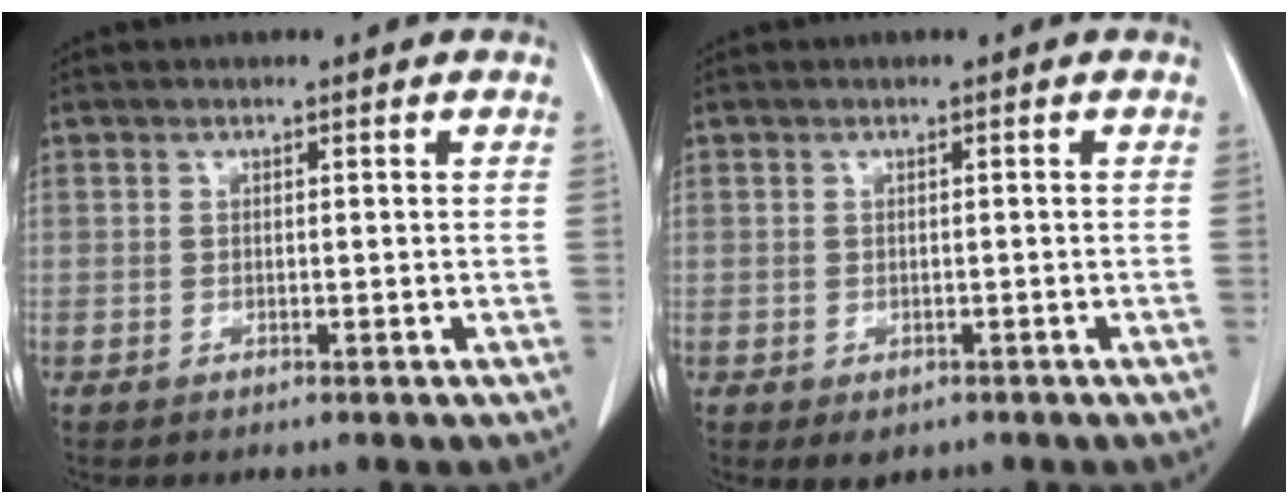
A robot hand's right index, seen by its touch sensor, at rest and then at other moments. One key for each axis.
{"total": 2.1, "fx": -1.1, "fy": 1.6, "fz": 0.9, "tx": -0.010, "ty": -0.001, "tz": -0.003}